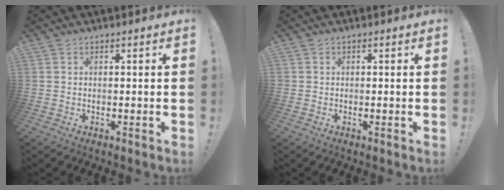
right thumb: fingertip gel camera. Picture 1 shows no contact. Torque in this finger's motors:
{"motor_torque": [-0.09, 0.01, 0.13, 0.16, -0.13]}